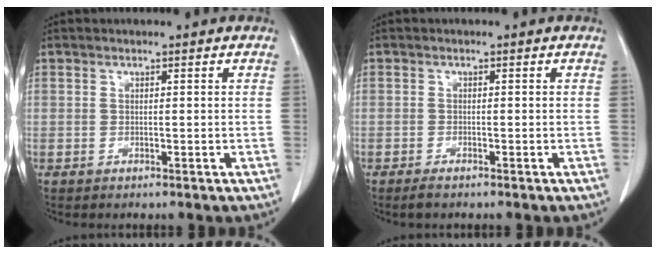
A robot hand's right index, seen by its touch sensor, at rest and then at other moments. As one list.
[{"total": 1.4, "force": [-1.1, 0.2, 0.8], "torque": [-0.016, -0.003, -0.016]}]